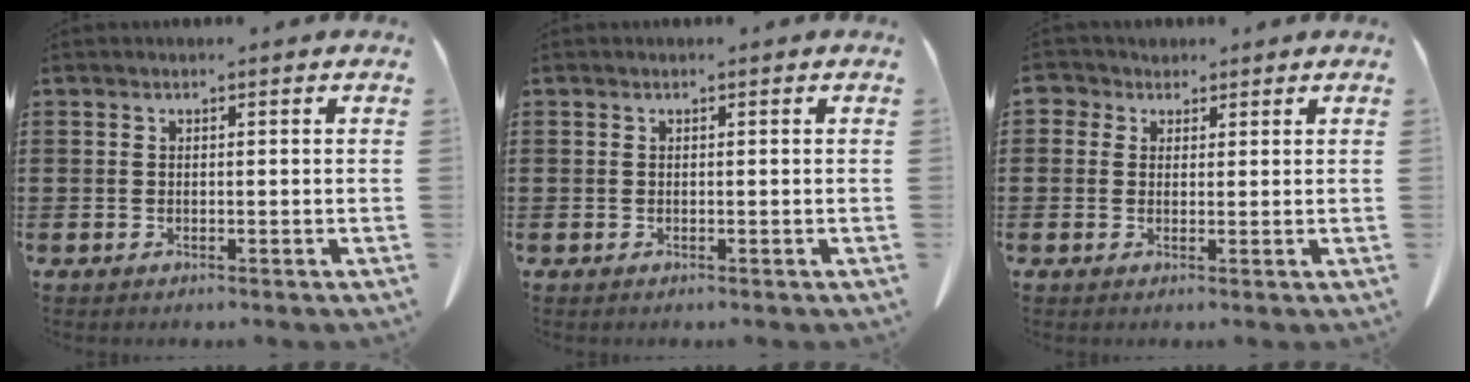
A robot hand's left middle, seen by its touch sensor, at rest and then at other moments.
{"total": 0.0}
{"total": 2.6, "force": [1.5, 2.0, 0.5], "torque": [-0.013, 0.007, 0.025]}